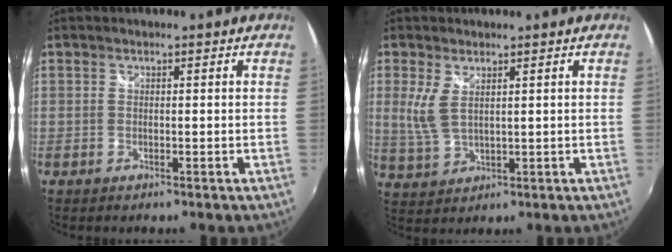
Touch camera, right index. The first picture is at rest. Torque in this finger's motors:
{"motor_torque": [0.33, -0.11, 0.41, 0.08]}